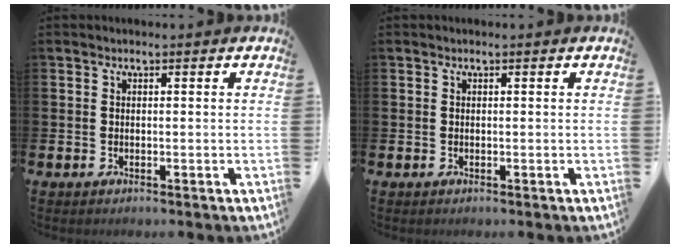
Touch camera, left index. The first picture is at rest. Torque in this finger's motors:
{"motor_torque": [0.12, 0.06, -0.02, 0.01]}